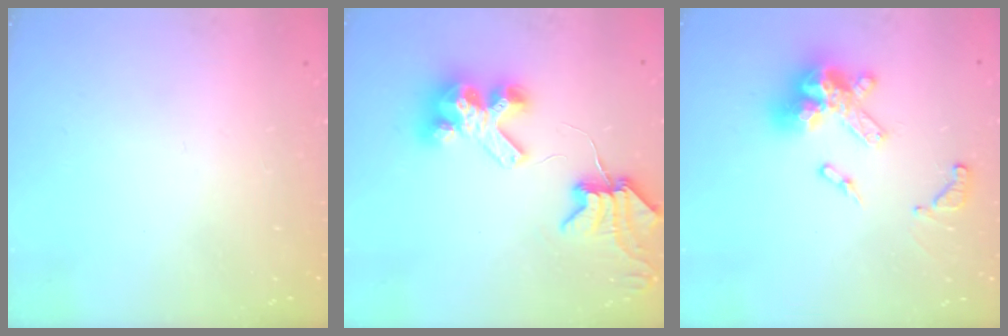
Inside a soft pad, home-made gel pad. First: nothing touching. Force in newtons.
{"total": 10.0, "press": 9.9, "slide": 1.3}
{"total": 15.1, "press": 14.9, "slide": 2.4}